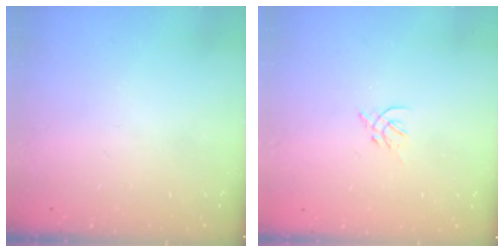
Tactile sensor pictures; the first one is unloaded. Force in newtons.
{"total": 3.2, "press": 3.1, "slide": 0.7}